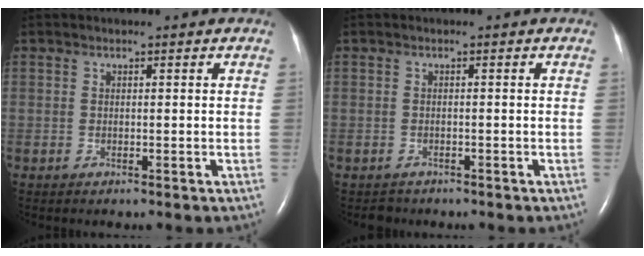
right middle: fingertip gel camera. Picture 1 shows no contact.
{"total": 1.3, "force": [-1.1, 0.7, -0.4], "torque": [0.000, 0.000, -0.017]}